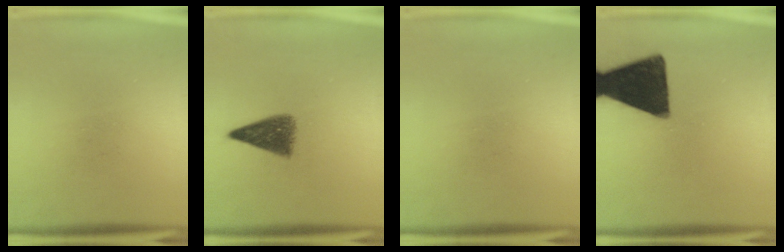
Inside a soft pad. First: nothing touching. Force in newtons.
{"total": 6.2}
{"total": 0.0}
{"total": 17.2}